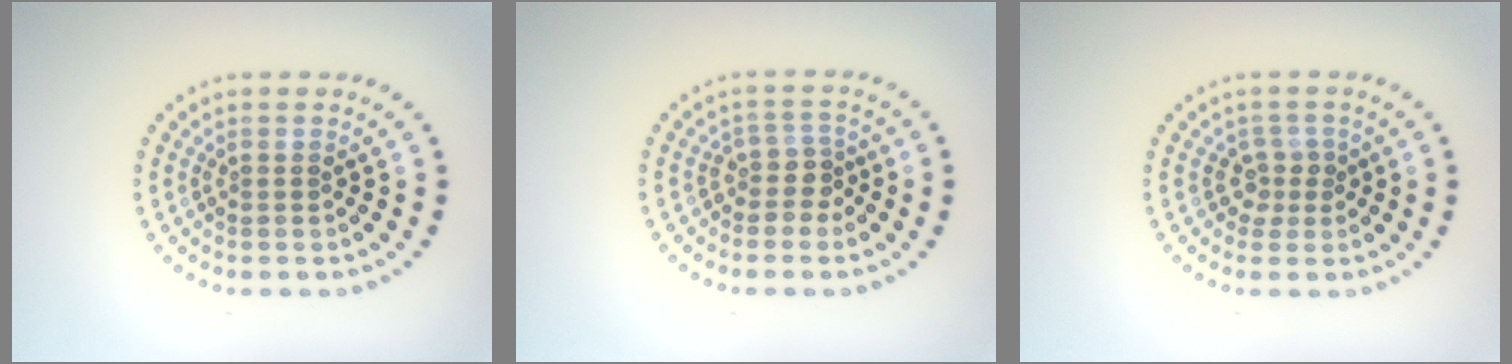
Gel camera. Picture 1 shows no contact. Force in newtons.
{"total": 2.3, "press": 1.7, "slide": 1.5}
{"total": 1.8, "press": 1.4, "slide": 1.1}